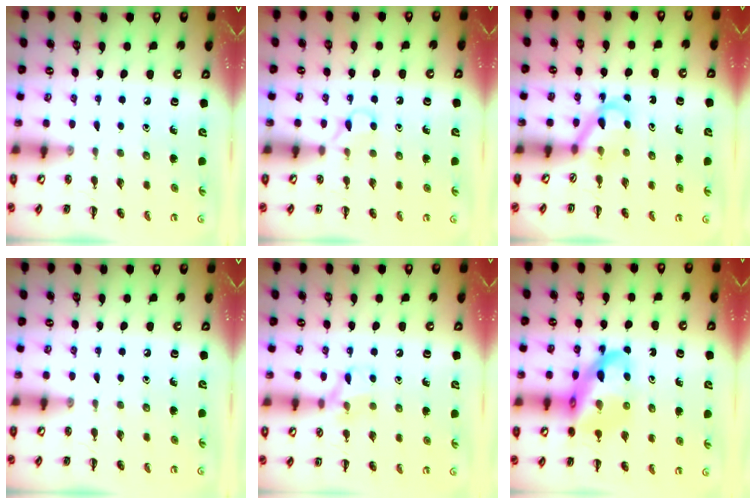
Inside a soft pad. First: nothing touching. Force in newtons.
{"total": 4.5, "press": 4.2, "slide": 1.5}
{"total": 3.3, "press": 3.1, "slide": 1.2}
{"total": 0.0}
{"total": 8.1, "press": 7.9, "slide": 1.8}
{"total": 16.2, "press": 15.7, "slide": 4.0}